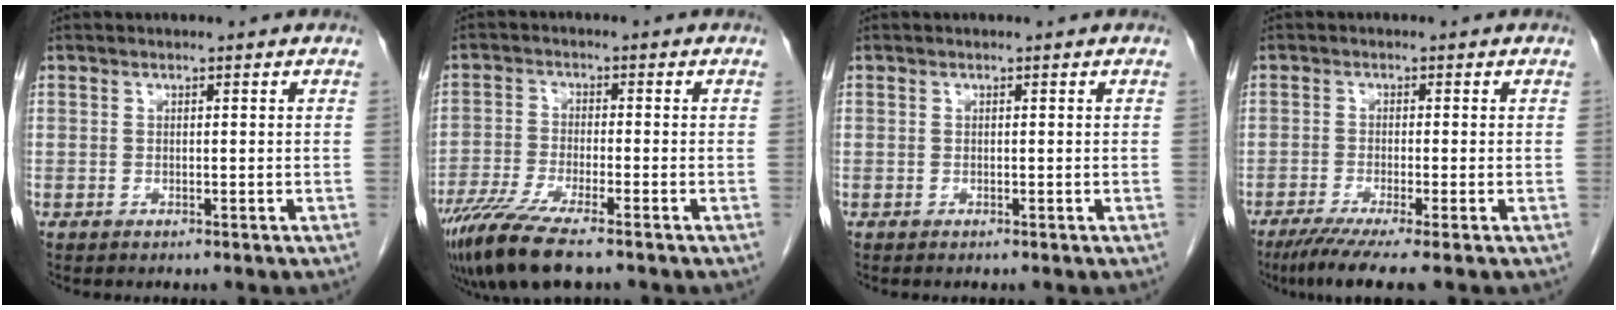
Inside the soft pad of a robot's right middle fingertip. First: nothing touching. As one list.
[{"total": 9.6, "force": [-7.2, 1.0, 6.4], "torque": [-0.119, -0.023, -0.125]}, {"total": 0.0}, {"total": 6.3, "force": [-4.5, -0.6, 4.4], "torque": [-0.068, -0.019, -0.077]}]